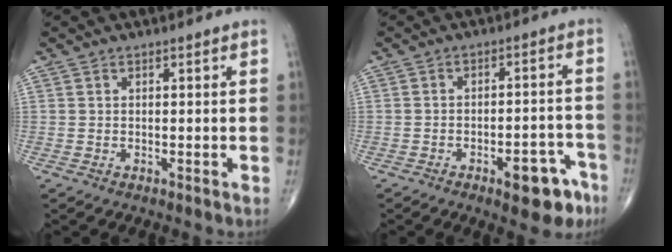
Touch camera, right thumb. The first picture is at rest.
{"total": 8.8, "force": [-5.1, 3.6, 6.3], "torque": [-0.061, 0.038, -0.062]}